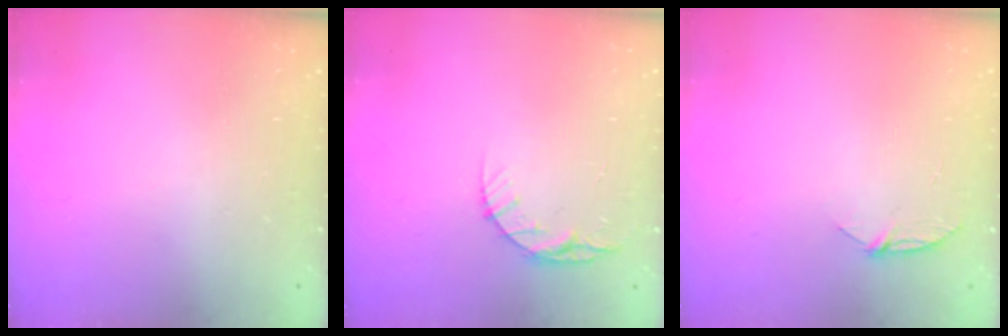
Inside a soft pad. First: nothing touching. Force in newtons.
{"total": 6.1, "press": 6.0, "slide": 0.6}
{"total": 4.9, "press": 4.8, "slide": 0.6}